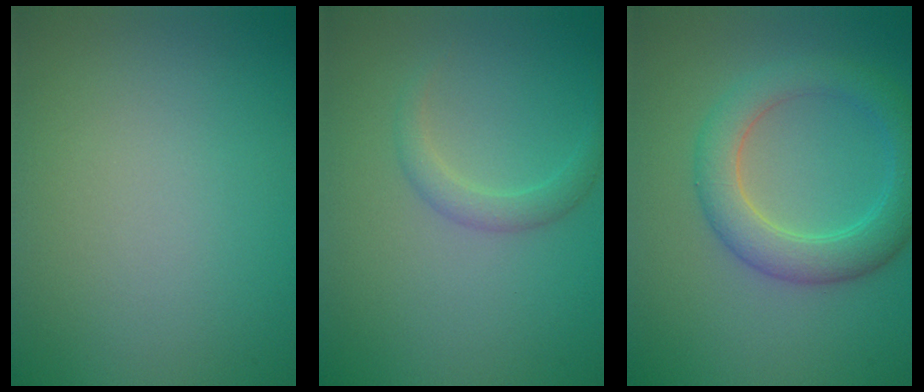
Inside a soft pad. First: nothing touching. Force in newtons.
{"total": 1.7, "press": 1.7, "slide": 0.1}
{"total": 4.7, "press": 4.7, "slide": 0.4}